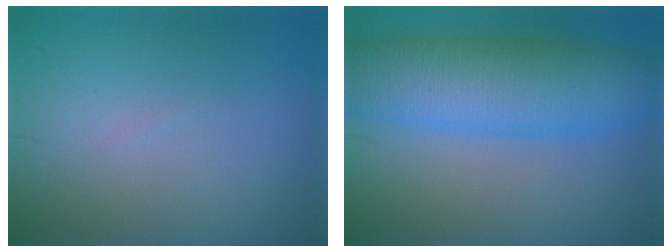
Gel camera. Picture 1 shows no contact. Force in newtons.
{"total": 9.9, "press": 9.9, "slide": 0.3}